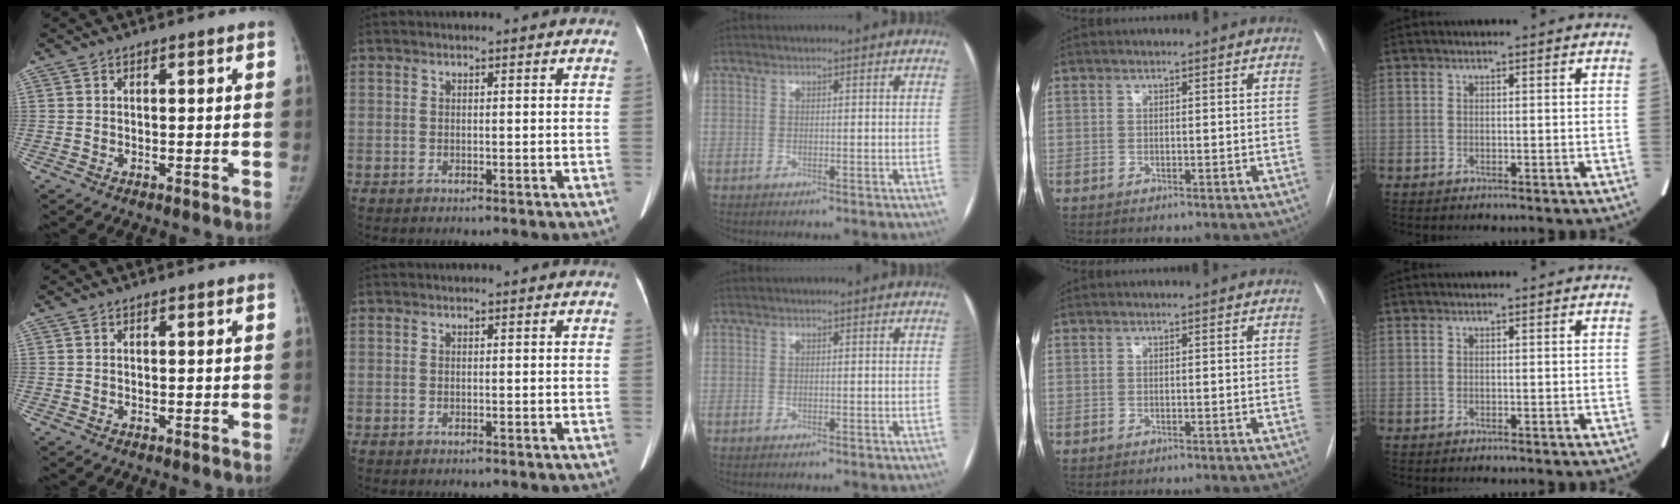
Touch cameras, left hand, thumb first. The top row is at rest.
{}